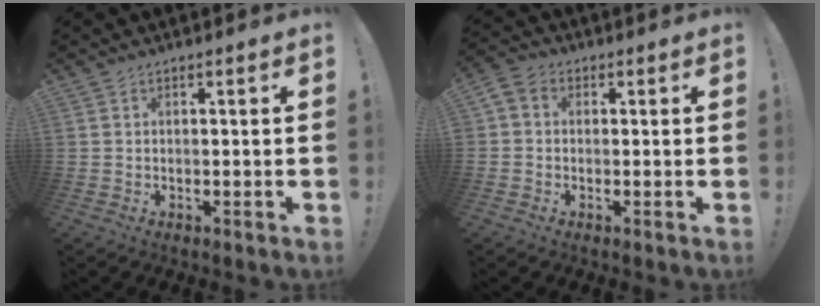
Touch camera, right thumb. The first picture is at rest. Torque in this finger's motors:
{"motor_torque": [0.29, 0.26, 0.38, -0.17, 0.00]}